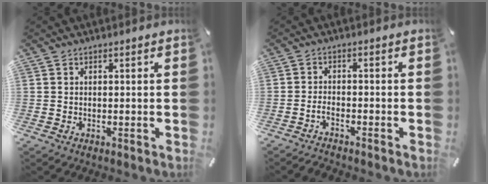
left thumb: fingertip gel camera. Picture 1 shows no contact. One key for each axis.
{"total": 2.4, "fx": -1.9, "fy": 0.7, "fz": 1.3, "tx": -0.021, "ty": 0.010, "tz": -0.036}